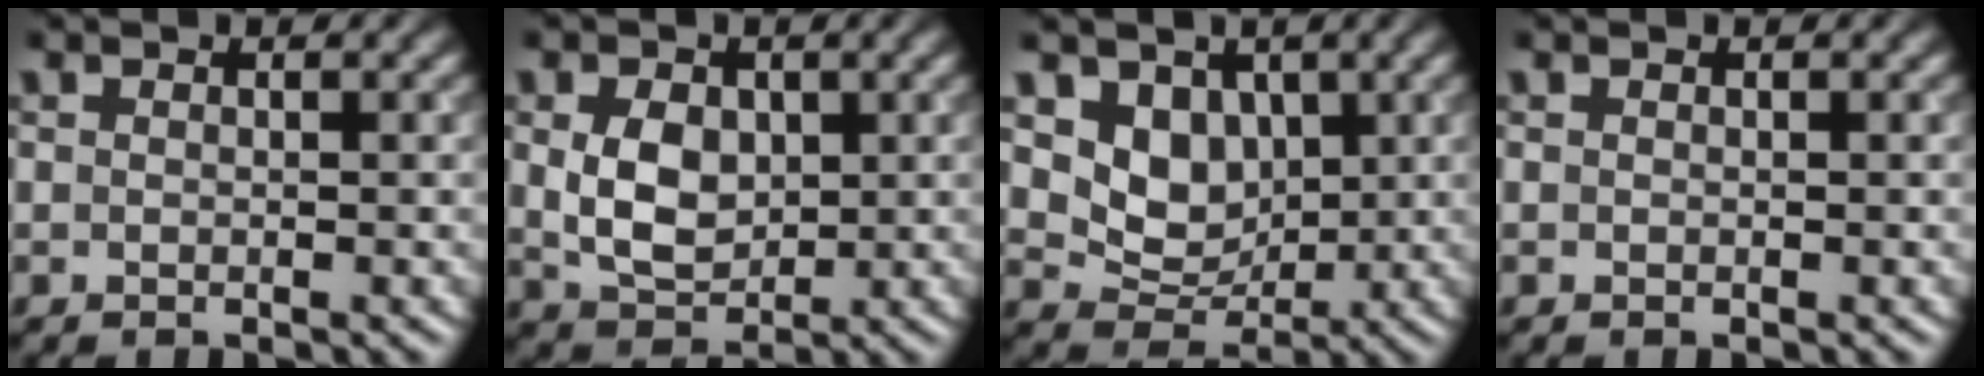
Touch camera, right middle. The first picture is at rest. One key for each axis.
{"total": 4.1, "fx": 0.5, "fy": 3.0, "fz": 2.8, "tx": -0.062, "ty": -0.004, "tz": 0.010}
{"total": 4.9, "fx": 1.5, "fy": 3.8, "fz": 2.7, "tx": -0.049, "ty": -0.014, "tz": 0.024}
{"total": 0.0}